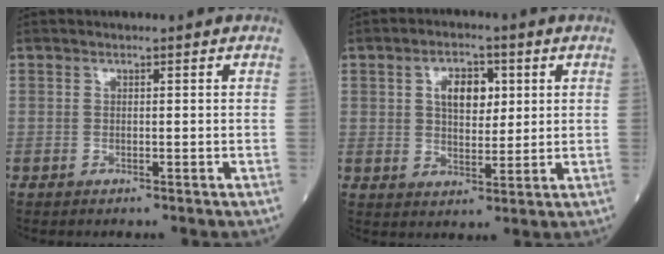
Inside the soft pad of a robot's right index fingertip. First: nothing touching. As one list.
[{"total": 6.1, "force": [1.9, 3.3, 4.8], "torque": [-0.079, 0.010, 0.034]}]